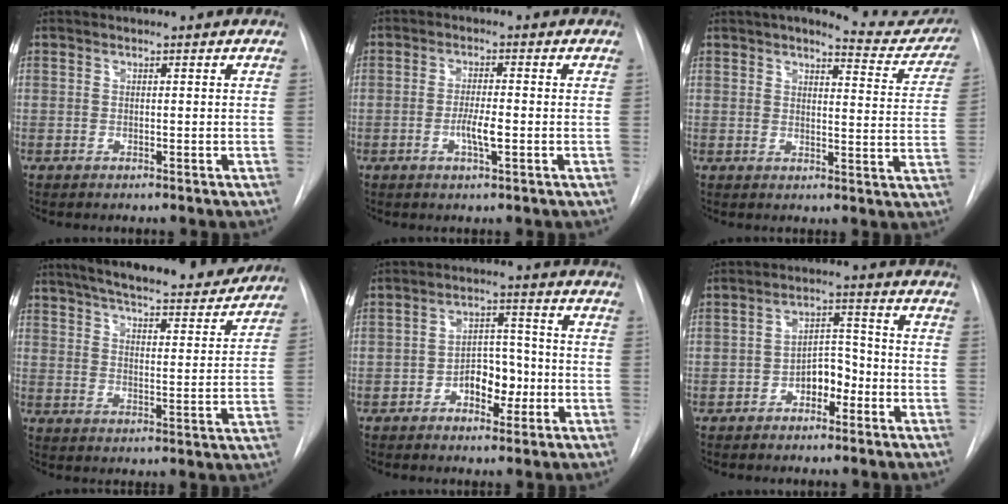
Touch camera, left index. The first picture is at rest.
{"total": 3.7, "force": [-1.5, 0.4, 3.4], "torque": [-0.065, -0.007, -0.026]}
{"total": 11.8, "force": [10.9, 2.3, 4.1], "torque": [-0.030, -0.031, 0.111]}
{"total": 22.0, "force": [19.4, 3.9, 9.7], "torque": [-0.151, -0.015, 0.252]}
{"total": 6.1, "force": [-2.8, 3.3, 4.2], "torque": [-0.066, 0.015, -0.044]}
{"total": 5.4, "force": [-3.0, 2.8, 3.4], "torque": [-0.055, 0.017, -0.050]}